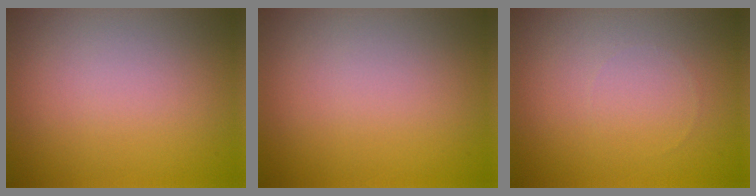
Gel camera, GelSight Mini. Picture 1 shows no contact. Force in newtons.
{"total": 0.0}
{"total": 0.0}